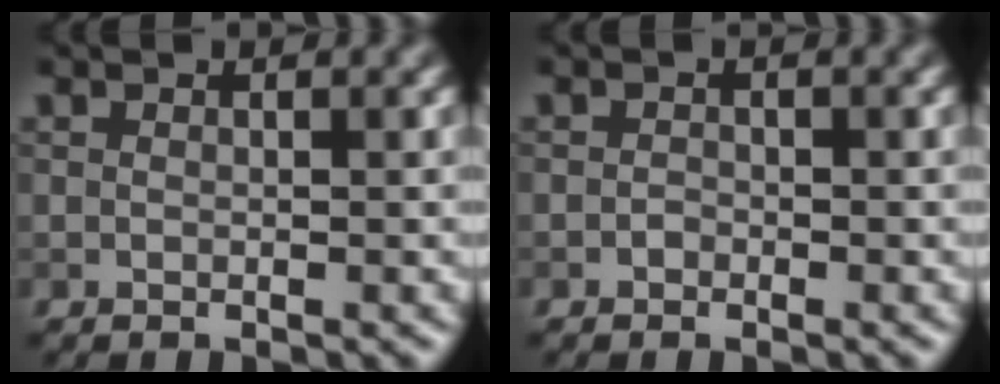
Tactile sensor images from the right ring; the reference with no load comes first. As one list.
[{"total": 0.6, "force": [-0.4, 0.5, 0.1], "torque": [0.000, -0.006, -0.010]}]